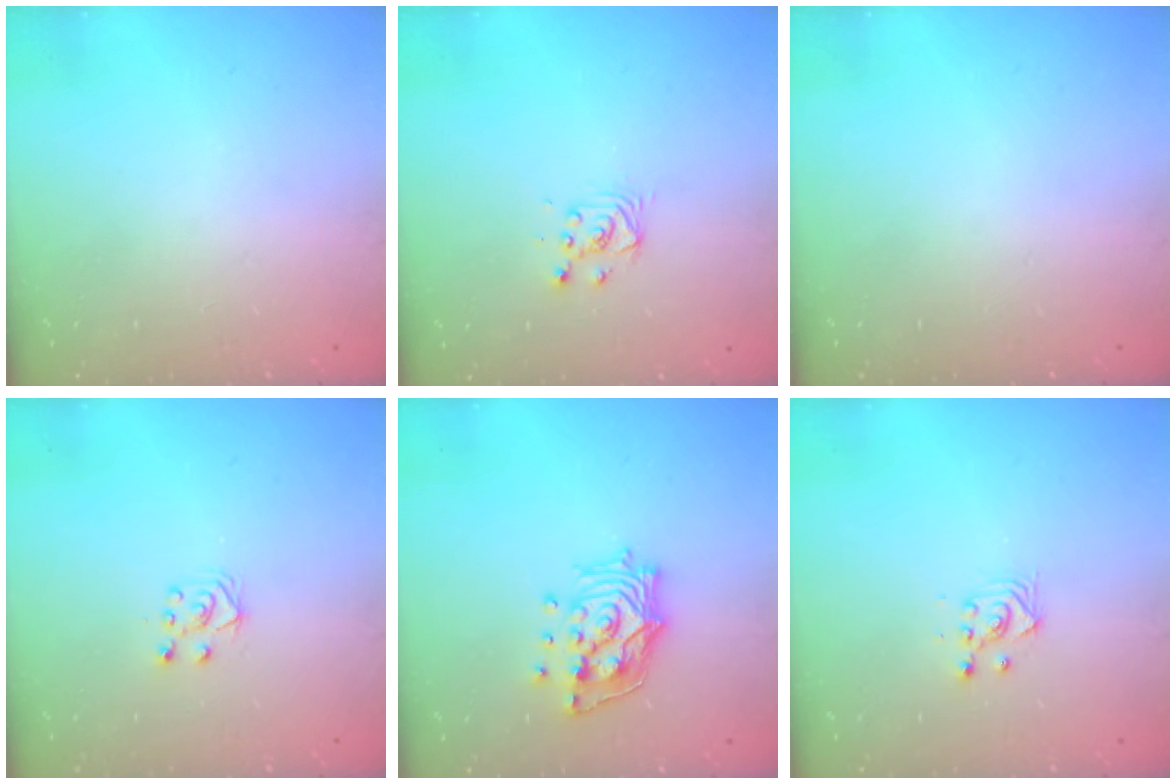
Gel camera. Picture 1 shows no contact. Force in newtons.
{"total": 3.5, "press": 3.5, "slide": 0.4}
{"total": 0.0}
{"total": 5.8, "press": 5.8, "slide": 0.5}
{"total": 14.3, "press": 14.2, "slide": 1.9}
{"total": 3.5, "press": 3.3, "slide": 1.2}